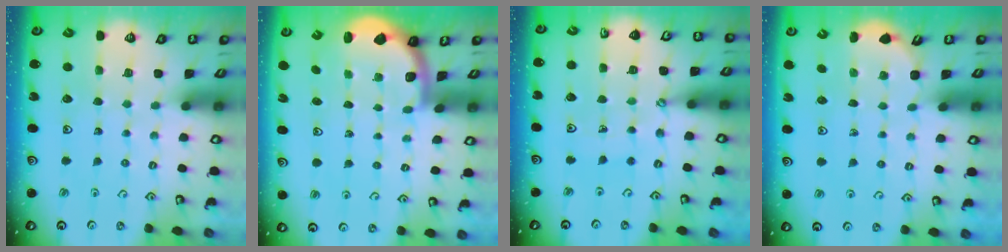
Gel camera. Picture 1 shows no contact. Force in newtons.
{"total": 2.0, "press": 1.9, "slide": 0.5}
{"total": 5.7, "press": 5.5, "slide": 1.5}
{"total": 2.2, "press": 1.2, "slide": 1.9}